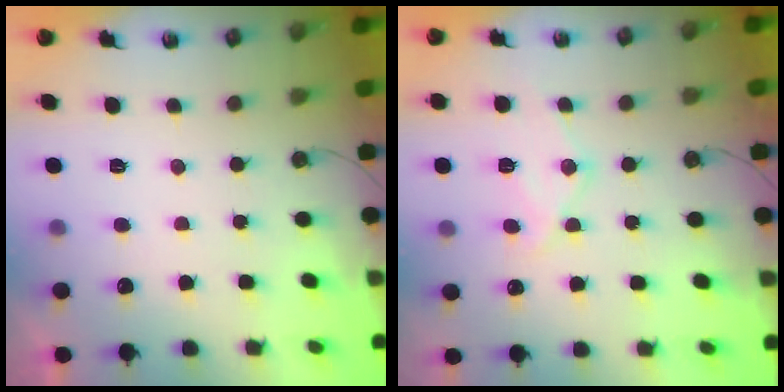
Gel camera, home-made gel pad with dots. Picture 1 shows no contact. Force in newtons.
{"total": 12.9, "press": 12.8, "slide": 1.3}